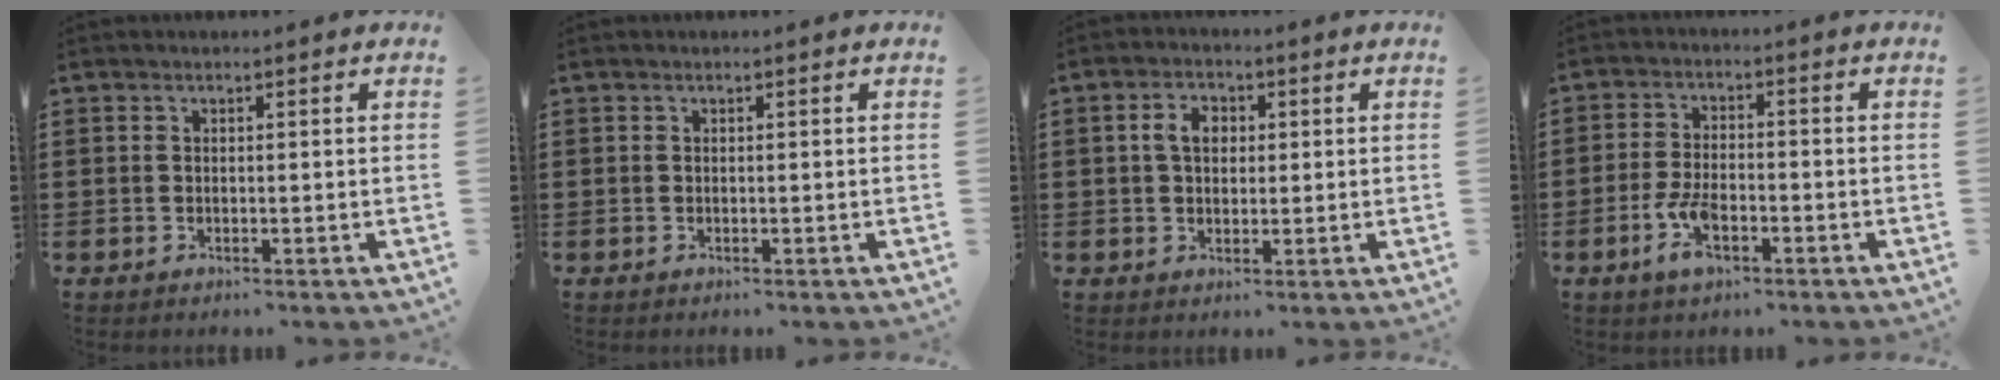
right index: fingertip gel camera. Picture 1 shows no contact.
{"total": 0.0}
{"total": 3.9, "force": [0.6, 2.7, 2.8], "torque": [-0.063, 0.015, 0.008]}
{"total": 5.7, "force": [-2.4, 2.5, 4.6], "torque": [-0.112, -0.005, -0.049]}